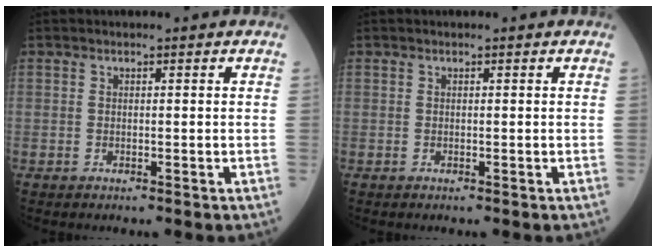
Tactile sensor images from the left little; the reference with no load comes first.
{"total": 0.0}